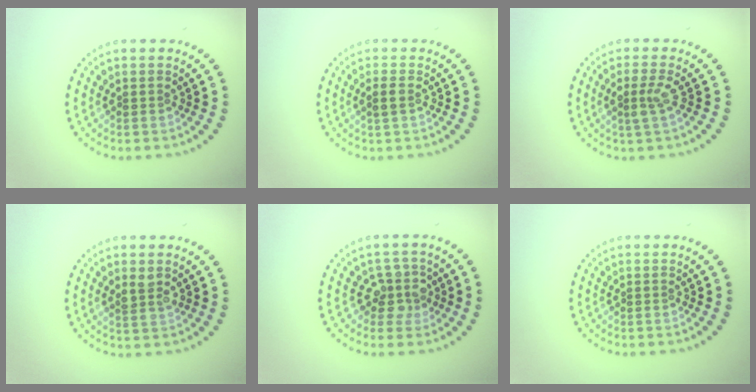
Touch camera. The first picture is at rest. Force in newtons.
{"total": 1.0, "press": 0.9, "slide": 0.2}
{"total": 2.0, "press": 1.7, "slide": 0.9}
{"total": 1.8, "press": 1.7, "slide": 0.6}
{"total": 2.6, "press": 2.2, "slide": 1.5}
{"total": 0.0}